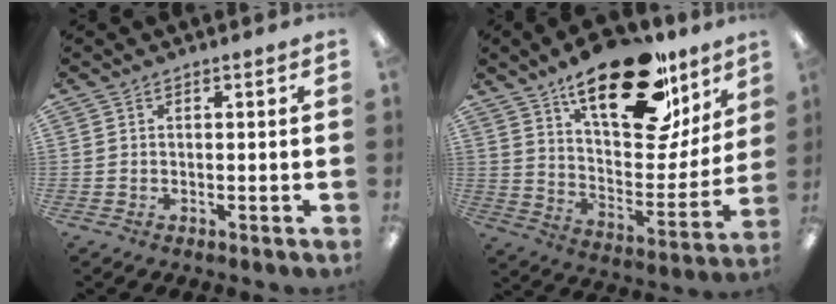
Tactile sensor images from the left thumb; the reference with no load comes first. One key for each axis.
{"total": 26.5, "fx": 18.0, "fy": 10.5, "fz": 16.4, "tx": -0.236, "ty": -0.116, "tz": 0.299}